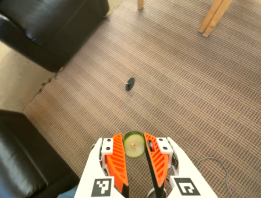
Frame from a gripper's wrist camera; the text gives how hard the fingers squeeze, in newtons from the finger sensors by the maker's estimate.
{"total": 9.2, "left": 9.2, "right": 9.3}